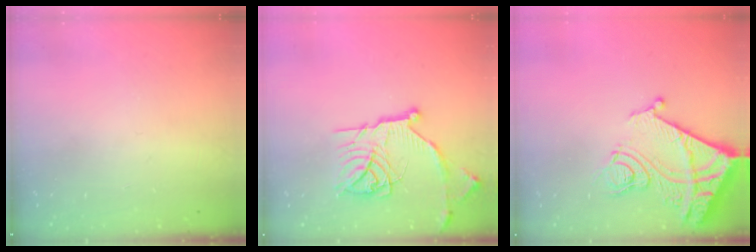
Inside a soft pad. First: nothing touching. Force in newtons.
{"total": 19.1, "press": 19.0, "slide": 1.7}
{"total": 14.7, "press": 14.6, "slide": 1.7}